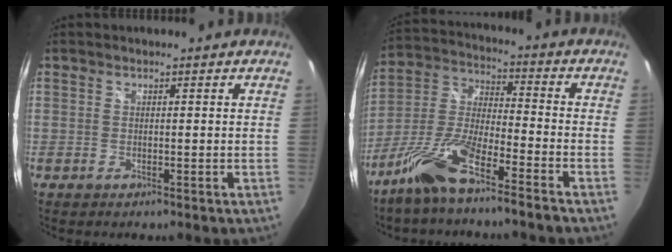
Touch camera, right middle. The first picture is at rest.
{"total": 12.7, "force": [-9.0, 1.6, 8.8], "torque": [-0.195, -0.002, -0.177]}